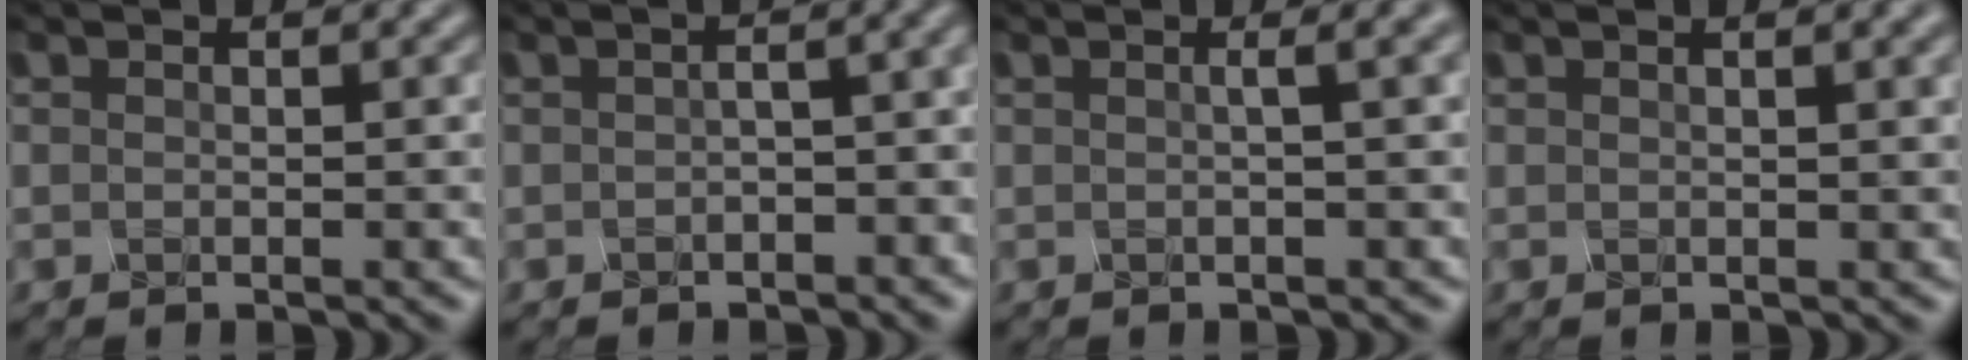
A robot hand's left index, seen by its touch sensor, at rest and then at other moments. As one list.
[{"total": 5.3, "force": [-0.4, 2.5, 4.6], "torque": [-0.042, 0.021, -0.008]}, {"total": 4.9, "force": [1.8, 2.3, 4.0], "torque": [-0.030, 0.045, 0.008]}, {"total": 5.4, "force": [2.7, 2.3, 4.1], "torque": [-0.026, 0.038, 0.022]}]